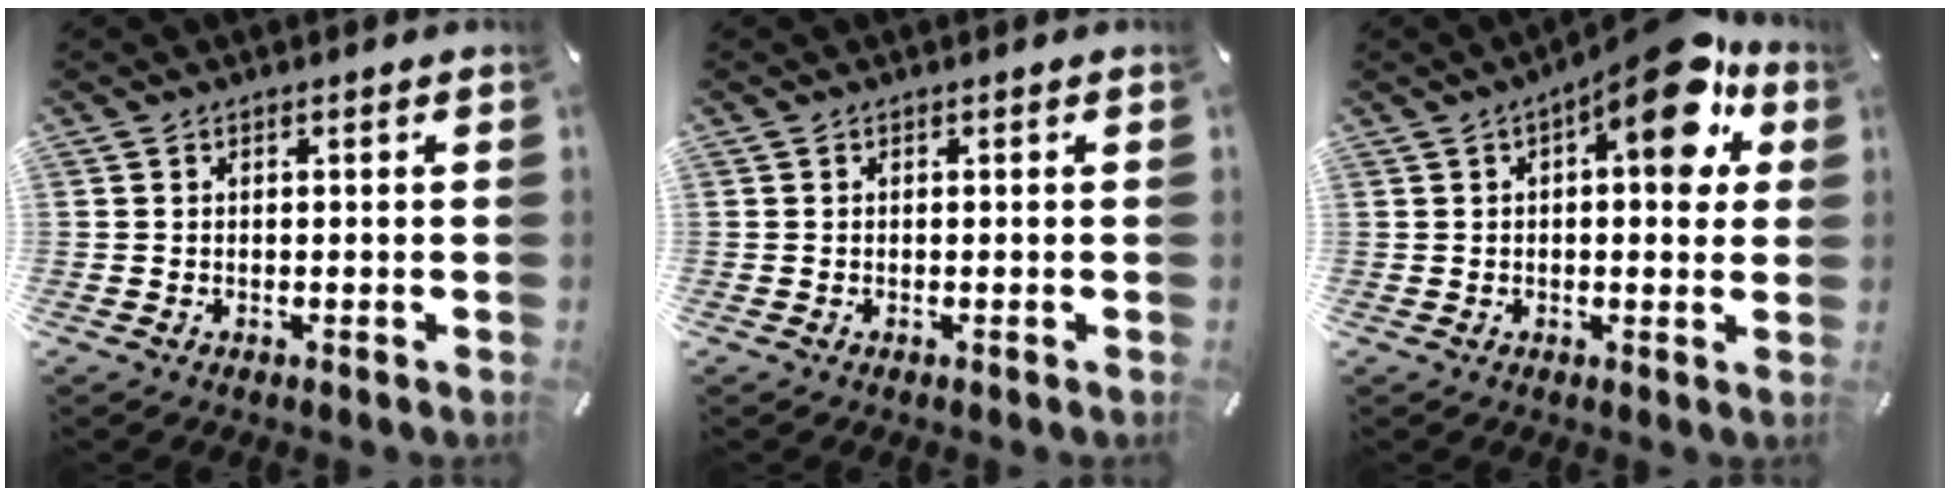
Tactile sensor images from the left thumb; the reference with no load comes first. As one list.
[{"total": 0.0}, {"total": 13.4, "force": [5.8, 5.2, 11.0], "torque": [-0.133, -0.034, 0.086]}]